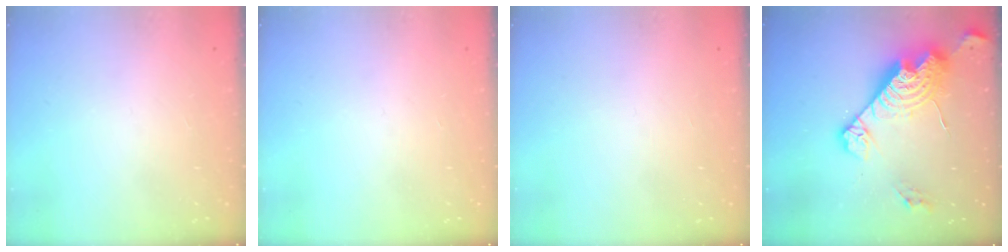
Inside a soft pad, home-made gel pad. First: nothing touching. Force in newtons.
{"total": 0.0}
{"total": 0.0}
{"total": 20.8, "press": 20.7, "slide": 1.7}